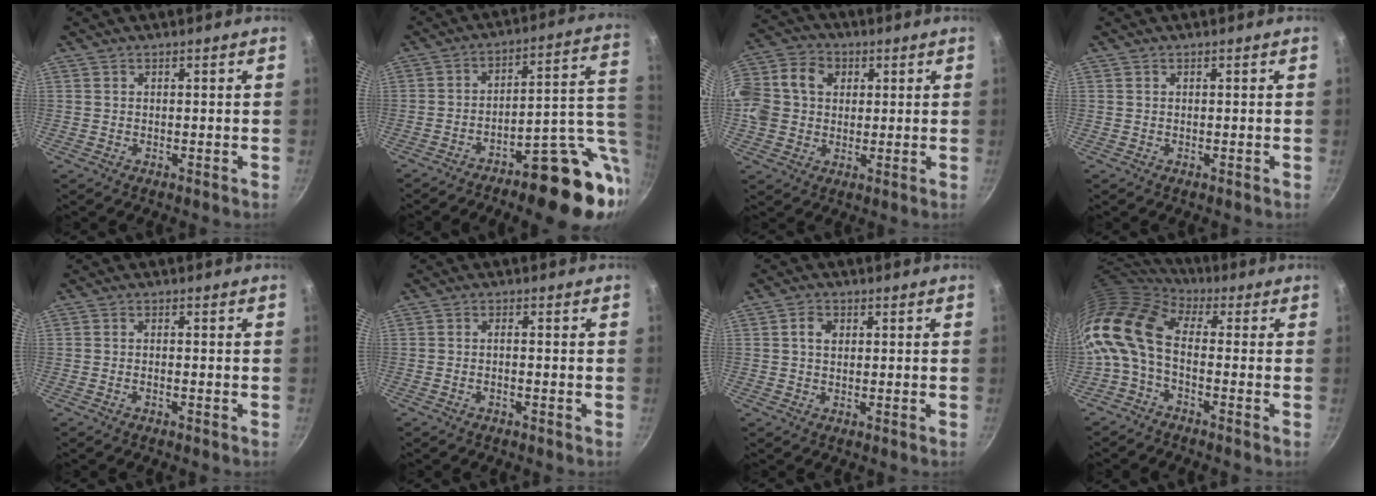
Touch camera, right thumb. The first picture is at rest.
{"total": 18.6, "force": [-6.1, 7.2, 16.1], "torque": [-0.168, 0.029, -0.077]}
{"total": 16.1, "force": [3.1, 13.1, 8.7], "torque": [-0.178, 0.029, 0.044]}
{"total": 0.0}
{"total": 1.0, "force": [-0.6, 0.2, 0.7], "torque": [-0.024, 0.006, -0.016]}
{"total": 1.4, "force": [-0.7, 0.3, 1.1], "torque": [-0.033, 0.009, -0.018]}
{"total": 3.0, "force": [0.7, 2.2, 1.9], "torque": [-0.024, 0.003, 0.009]}
{"total": 13.1, "force": [-1.1, 7.7, 10.6], "torque": [-0.215, 0.018, -0.041]}